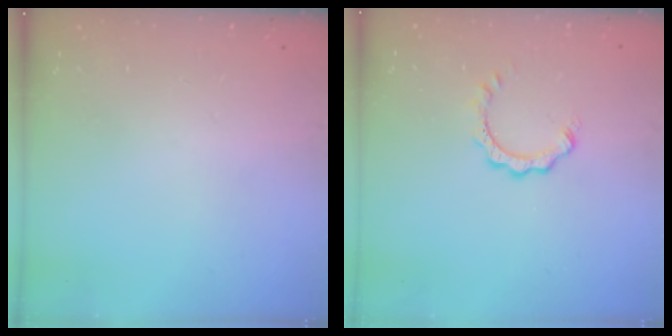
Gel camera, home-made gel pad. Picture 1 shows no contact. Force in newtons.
{"total": 3.4, "press": 3.4, "slide": 0.3}